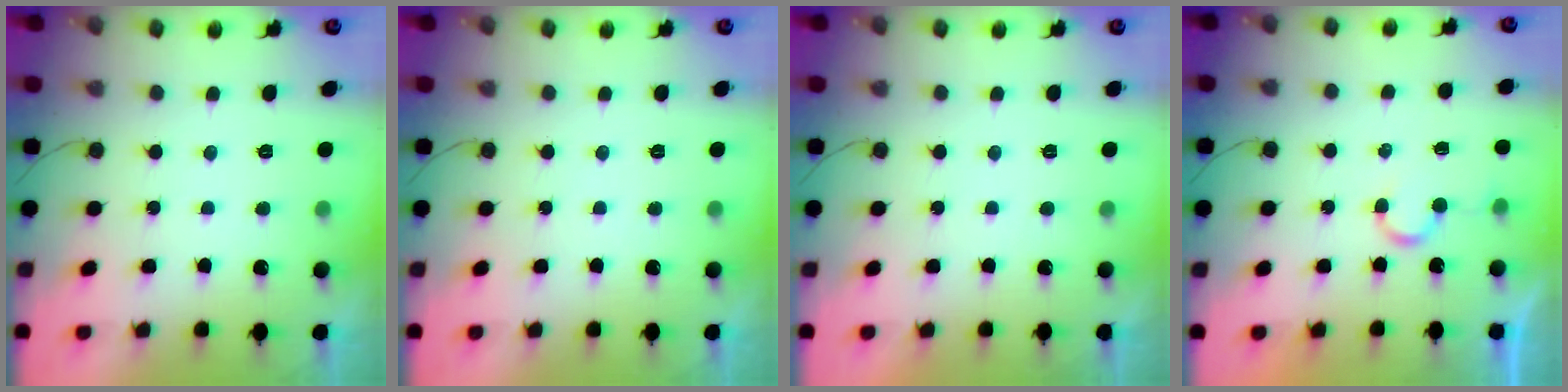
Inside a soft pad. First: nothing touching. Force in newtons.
{"total": 0.0}
{"total": 1.7, "press": 1.7, "slide": 0.0}
{"total": 5.0, "press": 5.0, "slide": 0.5}